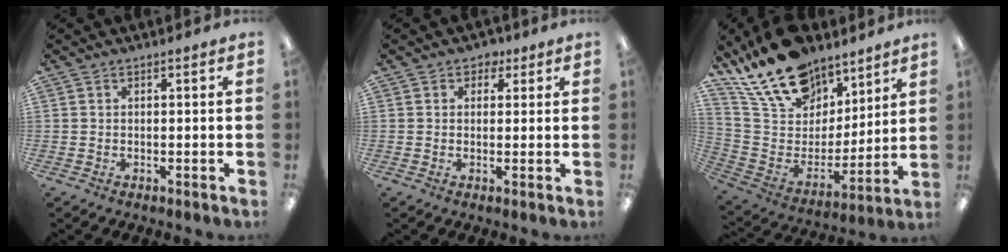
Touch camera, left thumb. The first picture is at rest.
{"total": 2.6, "force": [1.3, 2.2, 0.7], "torque": [0.000, 0.001, 0.020]}
{"total": 20.6, "force": [15.4, 11.2, 7.8], "torque": [-0.161, -0.097, 0.286]}